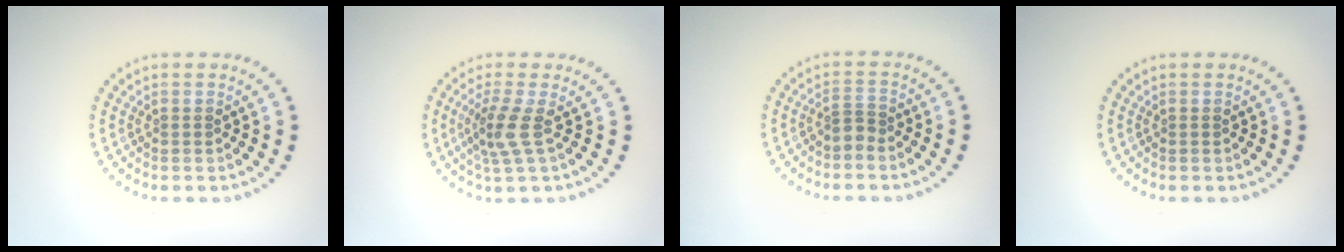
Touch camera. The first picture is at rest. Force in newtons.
{"total": 2.8, "press": 2.1, "slide": 1.9}
{"total": 1.3, "press": 0.8, "slide": 1.0}
{"total": 0.0}